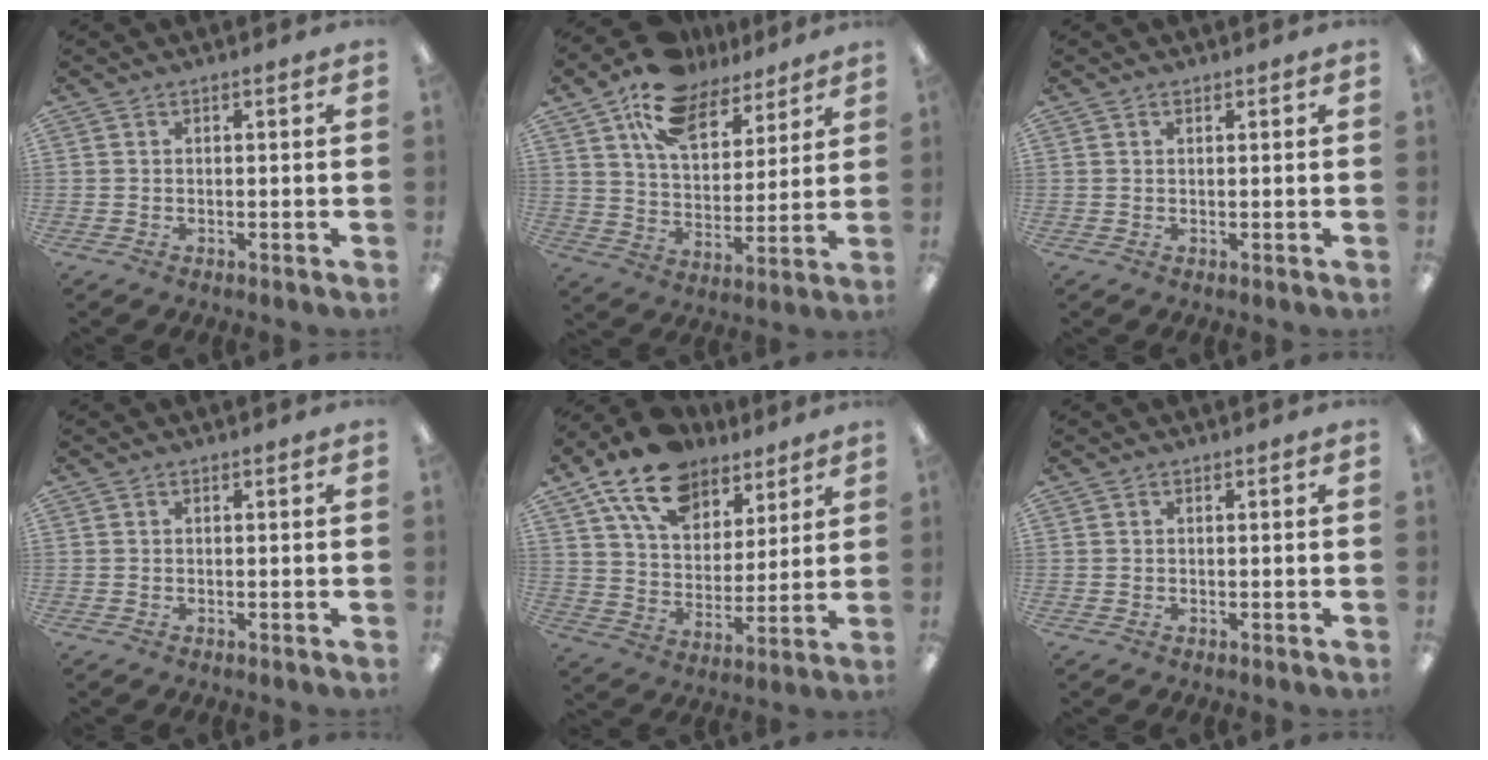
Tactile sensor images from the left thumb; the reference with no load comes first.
{"total": 15.3, "force": [10.9, 8.0, 7.1], "torque": [-0.128, -0.055, 0.199]}
{"total": 0.7, "force": [0.5, 0.4, 0.3], "torque": [-0.008, 0.003, 0.009]}
{"total": 0.0}
{"total": 16.7, "force": [11.4, 9.6, 7.5], "torque": [-0.138, -0.055, 0.209]}
{"total": 0.0}